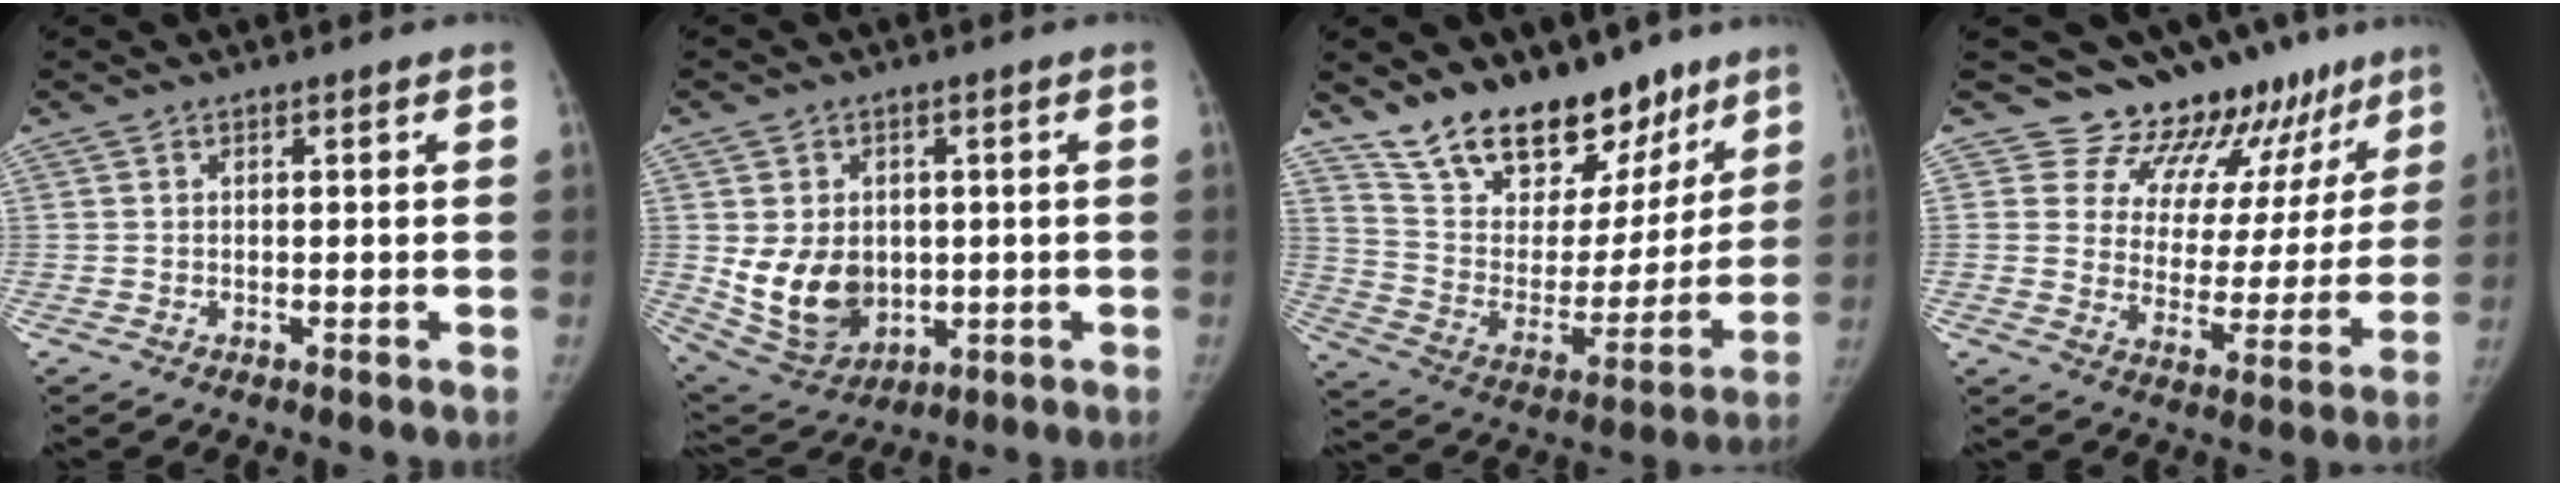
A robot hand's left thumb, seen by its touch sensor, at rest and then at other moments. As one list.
[{"total": 12.2, "force": [-0.3, 9.4, 7.7], "torque": [-0.099, -0.012, 0.024]}, {"total": 23.0, "force": [17.1, 11.6, 10.2], "torque": [-0.110, -0.086, 0.285]}, {"total": 14.8, "force": [12.6, 6.7, 3.8], "torque": [0.009, -0.097, 0.166]}]